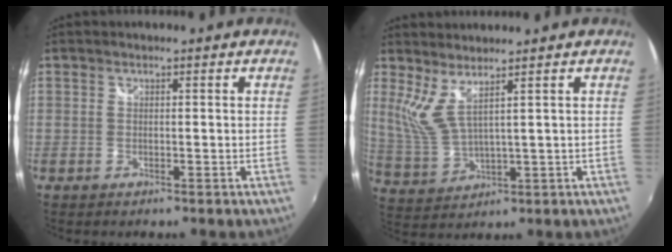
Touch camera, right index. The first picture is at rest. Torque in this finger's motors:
{"motor_torque": [0.39, 0.43, 0.24, 0.09]}